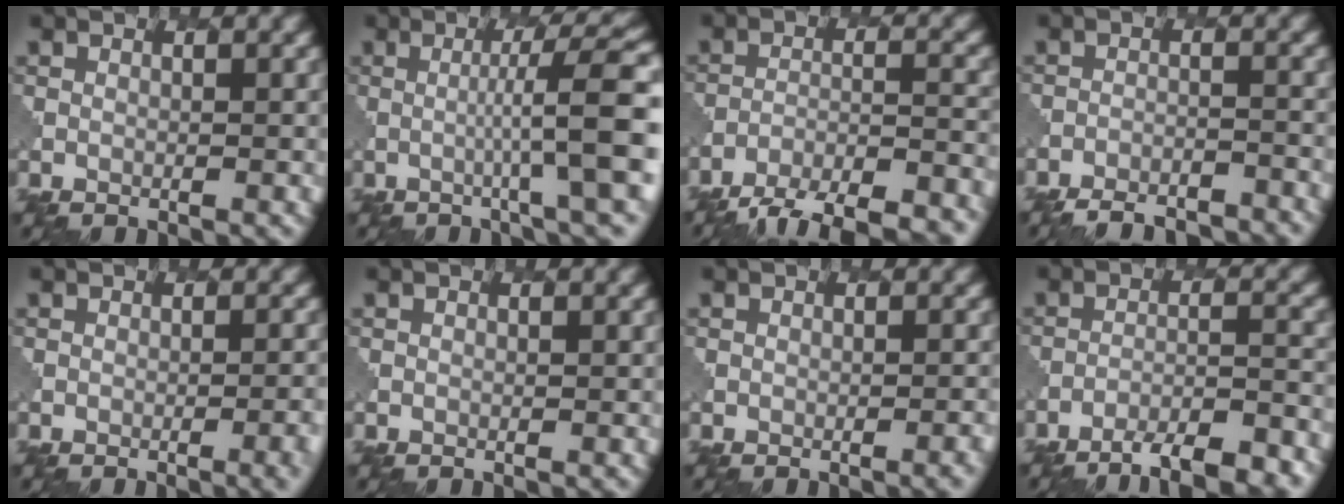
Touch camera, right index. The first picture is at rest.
{"total": 7.9, "force": [-0.1, 1.0, 7.8], "torque": [-0.104, 0.013, -0.004]}
{"total": 11.2, "force": [-9.8, 2.9, 4.6], "torque": [-0.069, -0.012, -0.128]}
{"total": 7.4, "force": [-7.1, 1.6, 1.4], "torque": [-0.014, -0.001, -0.092]}
{"total": 3.8, "force": [-1.5, 1.4, 3.2], "torque": [-0.015, 0.009, -0.012]}
{"total": 0.0}
{"total": 1.9, "force": [-0.8, 0.6, 1.6], "torque": [-0.004, 0.009, -0.008]}
{"total": 8.7, "force": [-7.3, 1.8, 4.5], "torque": [-0.063, -0.001, -0.093]}